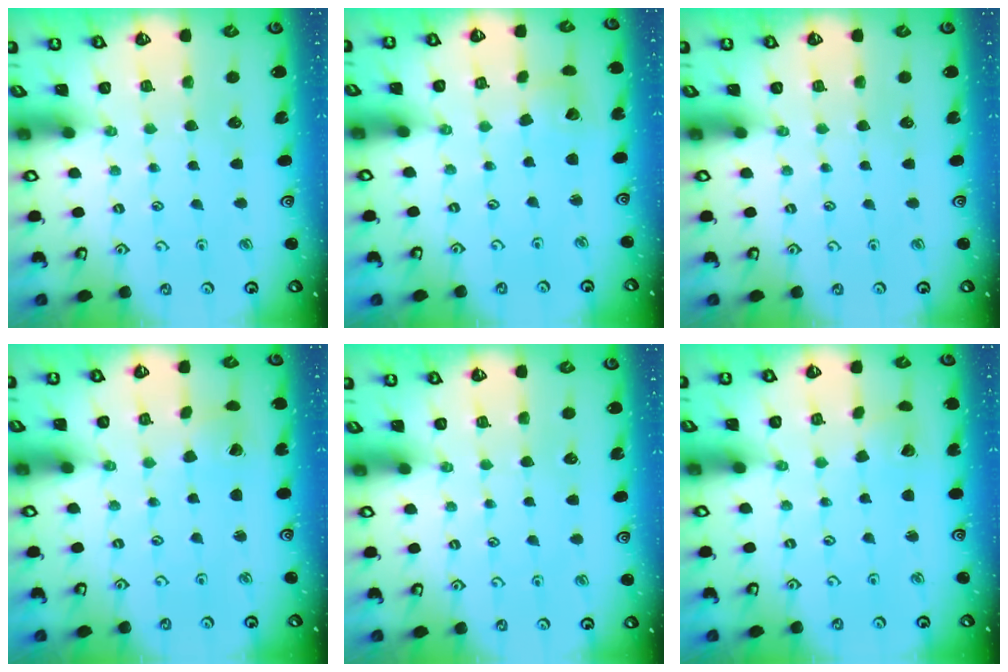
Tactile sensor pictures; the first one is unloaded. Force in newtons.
{"total": 2.4, "press": 2.4, "slide": 0.3}
{"total": 0.0}
{"total": 1.2, "press": 1.2, "slide": 0.1}
{"total": 0.0}
{"total": 2.3, "press": 2.3, "slide": 0.0}